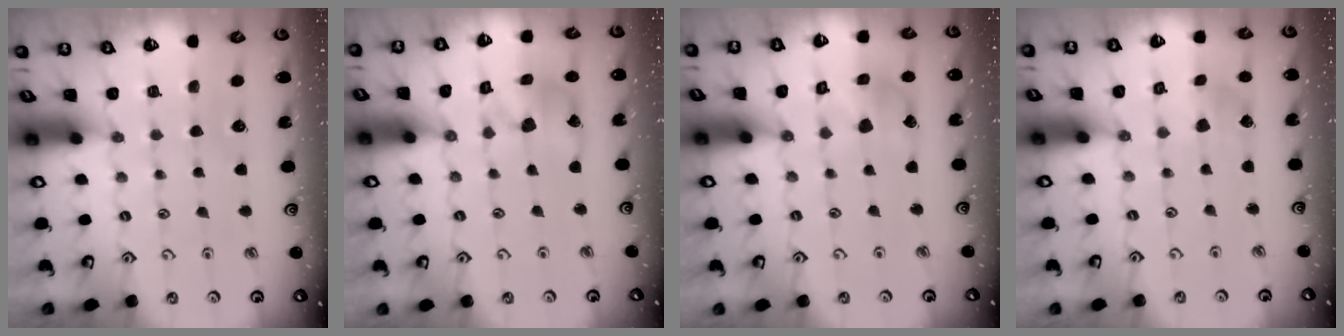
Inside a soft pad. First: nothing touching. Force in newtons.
{"total": 12.1, "press": 12.0, "slide": 1.8}
{"total": 7.2, "press": 7.2, "slide": 0.6}
{"total": 2.7, "press": 2.6, "slide": 0.3}